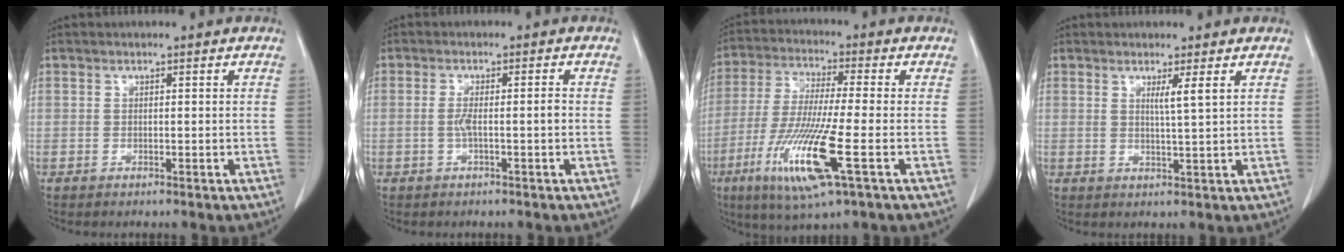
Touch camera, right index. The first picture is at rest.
{"total": 2.7, "force": [-0.5, 0.2, 2.7], "torque": [-0.047, 0.003, -0.006]}
{"total": 13.9, "force": [-5.0, 0.6, 12.9], "torque": [-0.268, -0.029, -0.093]}
{"total": 2.3, "force": [1.1, -0.7, 1.9], "torque": [-0.037, -0.011, 0.022]}